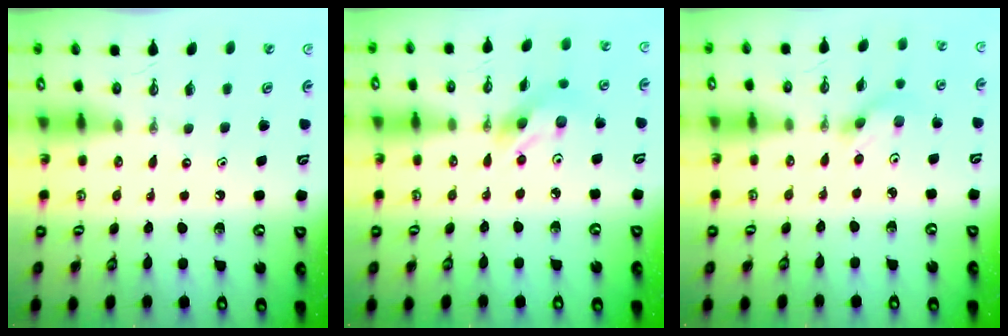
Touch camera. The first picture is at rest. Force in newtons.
{"total": 7.8, "press": 7.8, "slide": 0.3}
{"total": 3.2, "press": 3.1, "slide": 0.8}